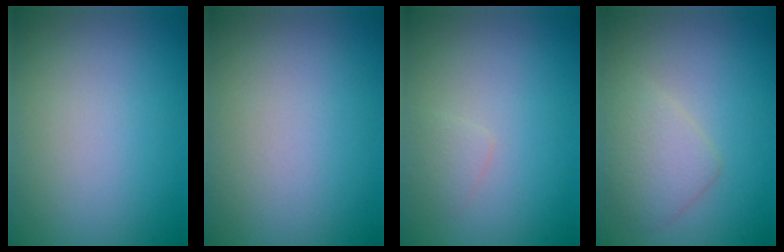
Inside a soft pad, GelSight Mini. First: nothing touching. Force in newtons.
{"total": 0.0}
{"total": 0.9, "press": 0.9, "slide": 0.1}
{"total": 2.9, "press": 2.9, "slide": 0.2}